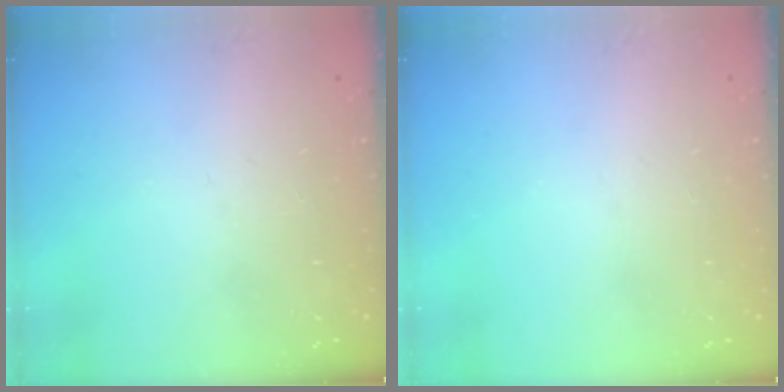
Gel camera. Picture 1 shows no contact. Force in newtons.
{"total": 0.0}